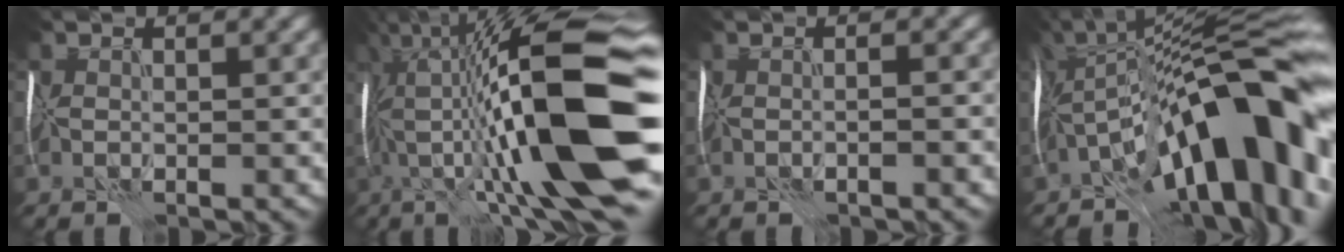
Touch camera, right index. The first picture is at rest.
{"total": 16.7, "force": [-0.9, 2.4, 16.5], "torque": [-0.260, 0.034, -0.007]}
{"total": 1.3, "force": [-0.9, 0.2, 1.0], "torque": [-0.009, 0.006, -0.014]}
{"total": 16.8, "force": [-3.9, 5.3, 15.4], "torque": [-0.194, 0.058, -0.084]}